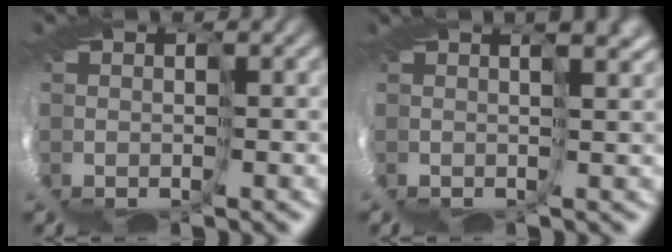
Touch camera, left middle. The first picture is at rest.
{"total": 2.0, "force": [1.1, -1.7, 0.2], "torque": [-0.006, -0.004, 0.026]}